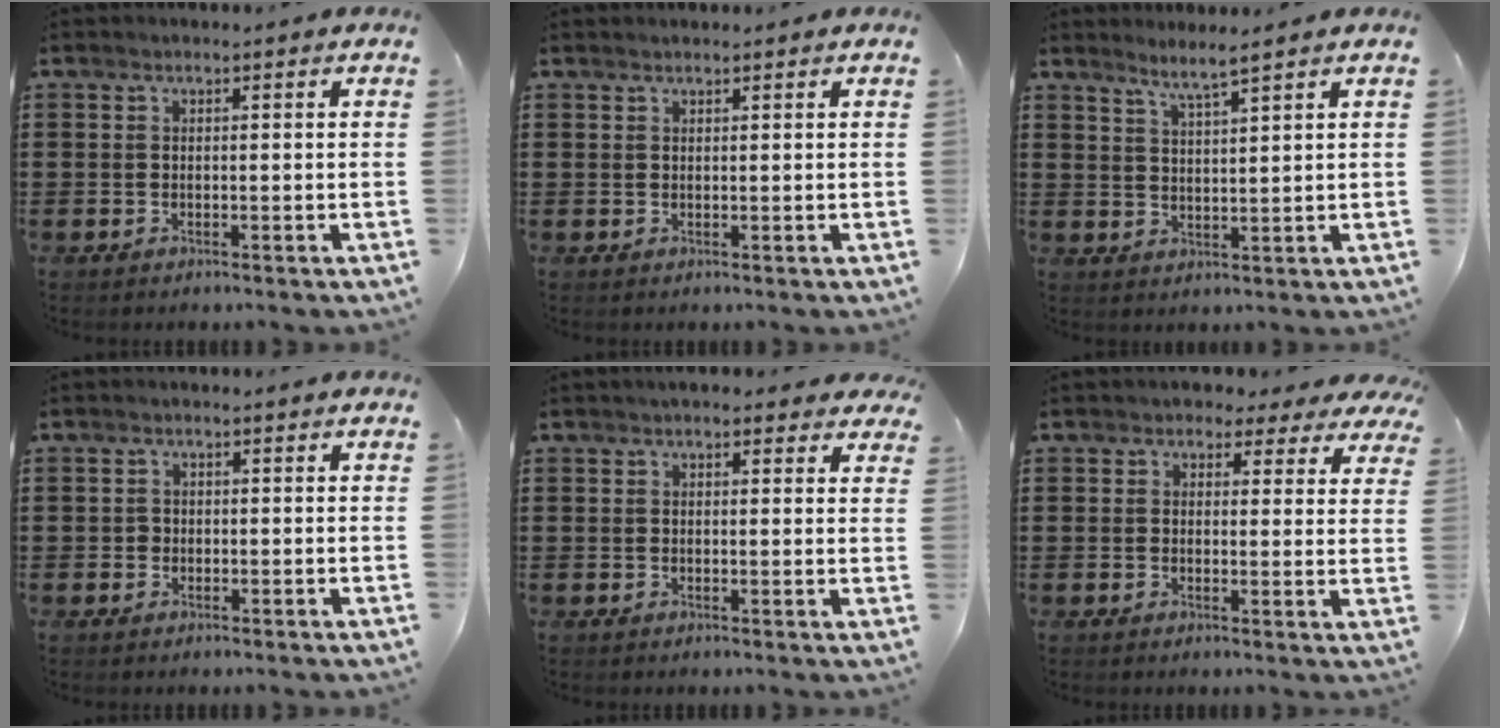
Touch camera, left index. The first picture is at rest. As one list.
[{"total": 0.6, "force": [0.6, 0.1, 0.1], "torque": [-0.004, 0.000, 0.011]}, {"total": 3.2, "force": [2.8, -0.7, 1.2], "torque": [-0.032, -0.007, 0.050]}, {"total": 1.0, "force": [-0.2, 1.0, 0.3], "torque": [-0.009, 0.006, -0.005]}, {"total": 2.3, "force": [2.1, 0.7, 0.7], "torque": [-0.019, 0.005, 0.037]}, {"total": 2.6, "force": [2.1, 1.5, 0.6], "torque": [-0.017, -0.001, 0.035]}]